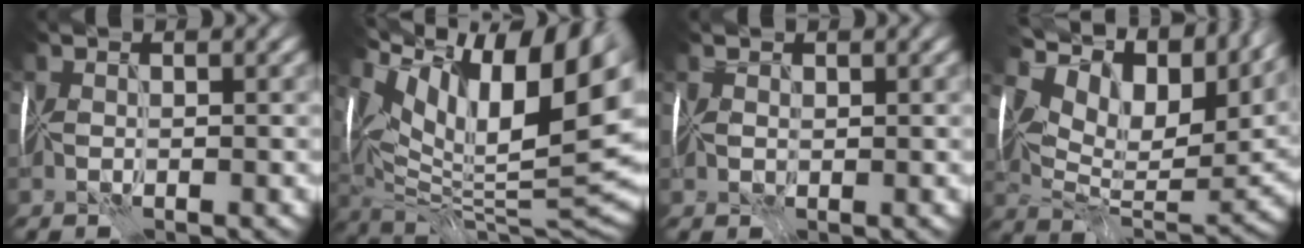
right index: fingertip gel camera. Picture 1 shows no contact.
{"total": 16.7, "force": [7.3, 7.1, 13.2], "torque": [-0.221, 0.029, 0.137]}
{"total": 2.0, "force": [0.9, 1.5, 1.0], "torque": [-0.017, 0.014, 0.012]}
{"total": 14.4, "force": [8.3, 7.0, 9.4], "torque": [-0.182, 0.034, 0.158]}